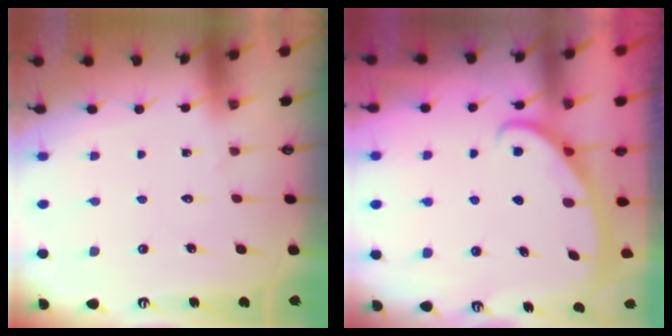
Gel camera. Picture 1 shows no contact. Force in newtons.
{"total": 2.8, "press": 2.8, "slide": 0.4}